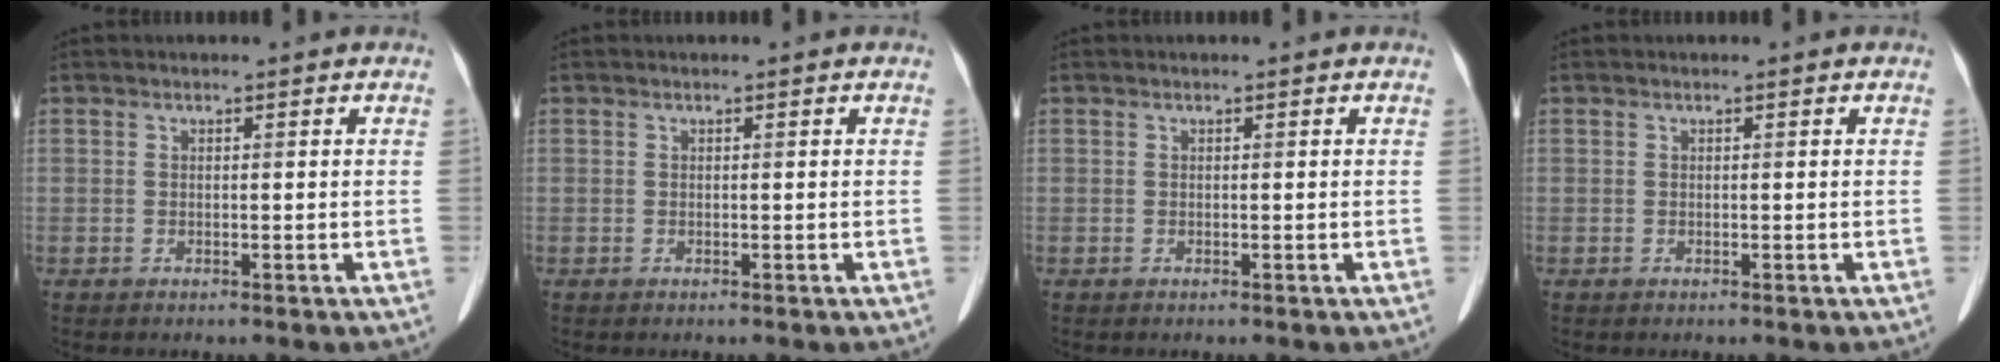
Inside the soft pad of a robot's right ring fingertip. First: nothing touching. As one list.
[{"total": 0.0}, {"total": 0.0}, {"total": 0.0}]